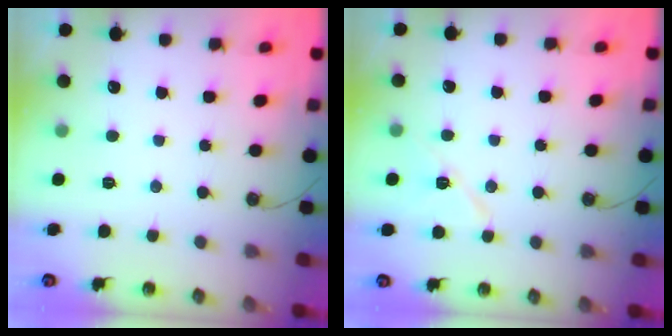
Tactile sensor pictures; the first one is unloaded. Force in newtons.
{"total": 8.6, "press": 8.4, "slide": 1.6}